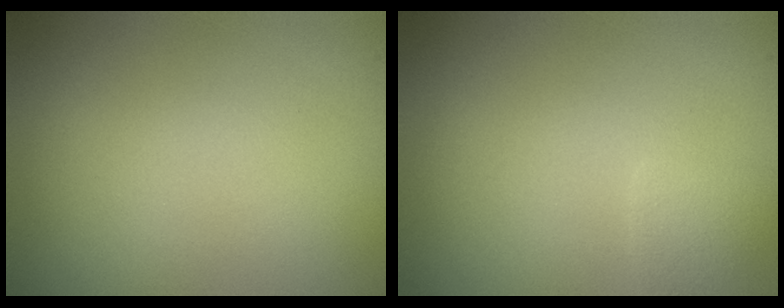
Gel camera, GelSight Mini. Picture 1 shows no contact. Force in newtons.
{"total": 1.3, "press": 1.3, "slide": 0.0}